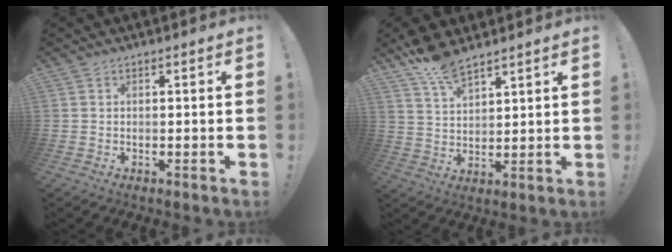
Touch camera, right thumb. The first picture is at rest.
{"total": 8.5, "force": [6.7, 2.6, 4.5], "torque": [-0.083, -0.039, 0.125]}